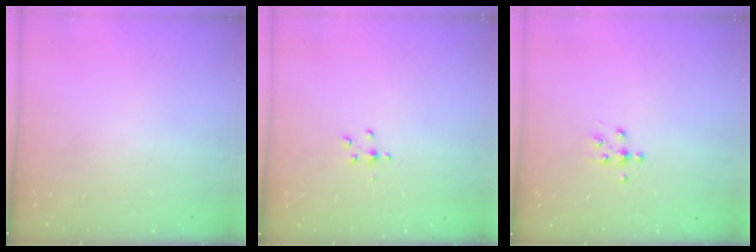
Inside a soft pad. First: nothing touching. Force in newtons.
{"total": 3.0, "press": 3.0, "slide": 0.4}
{"total": 4.9, "press": 4.9, "slide": 0.7}